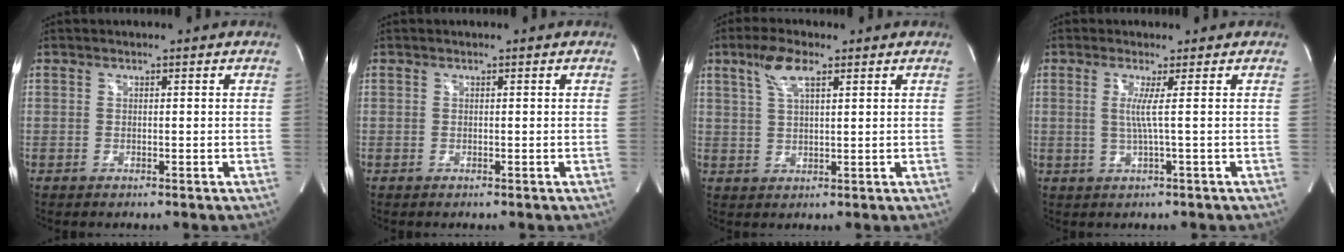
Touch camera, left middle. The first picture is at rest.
{"total": 0.0}
{"total": 5.3, "force": [3.0, 1.3, 4.2], "torque": [-0.093, 0.011, 0.059]}
{"total": 2.8, "force": [0.4, -1.1, 2.6], "torque": [-0.053, -0.004, 0.009]}